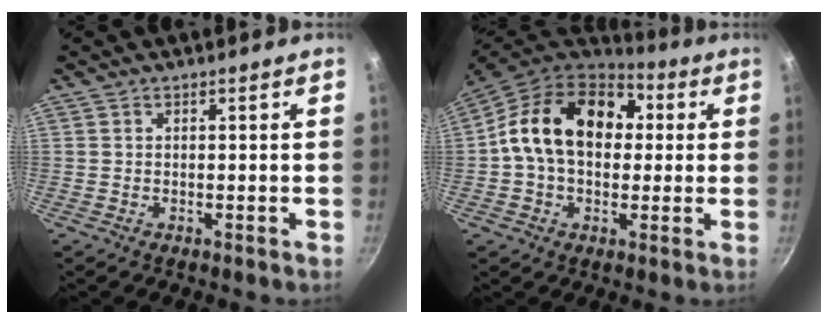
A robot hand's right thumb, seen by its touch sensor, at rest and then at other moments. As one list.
[{"total": 18.8, "force": [2.8, 13.5, 12.9], "torque": [-0.182, 0.031, 0.030]}]